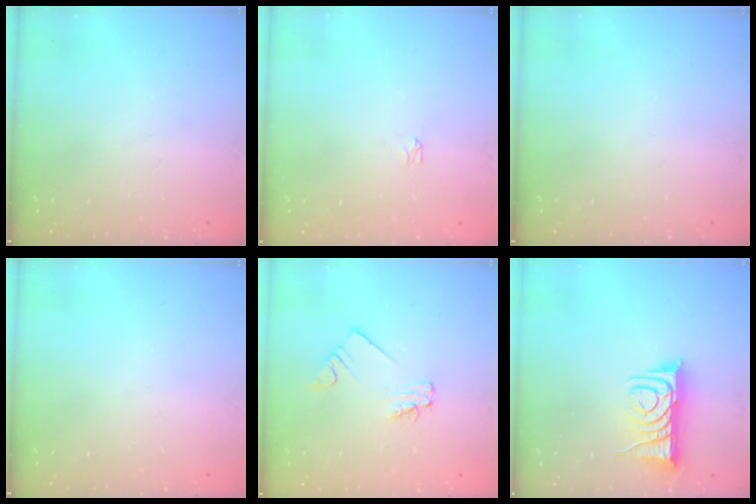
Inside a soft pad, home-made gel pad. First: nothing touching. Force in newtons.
{"total": 0.0}
{"total": 0.0}
{"total": 0.0}
{"total": 2.0, "press": 2.0, "slide": 0.1}
{"total": 8.4, "press": 8.3, "slide": 1.0}